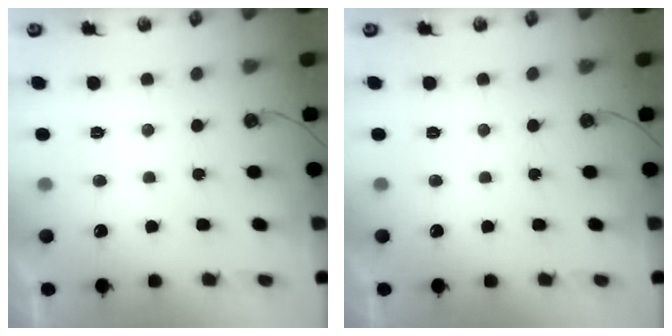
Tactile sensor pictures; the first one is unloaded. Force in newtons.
{"total": 0.0}